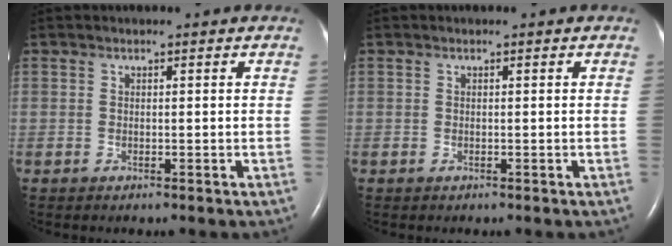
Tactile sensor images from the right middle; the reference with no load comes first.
{"total": 0.0}